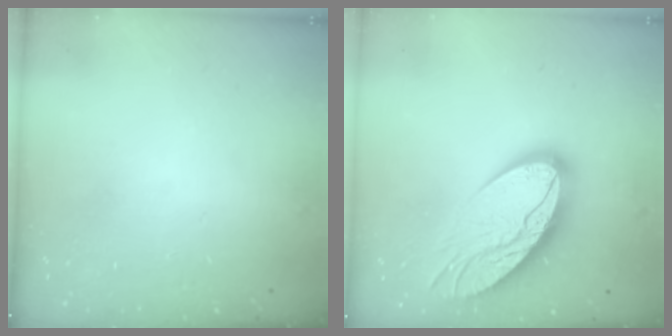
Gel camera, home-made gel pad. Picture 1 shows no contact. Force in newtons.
{"total": 16.8, "press": 16.7, "slide": 1.5}